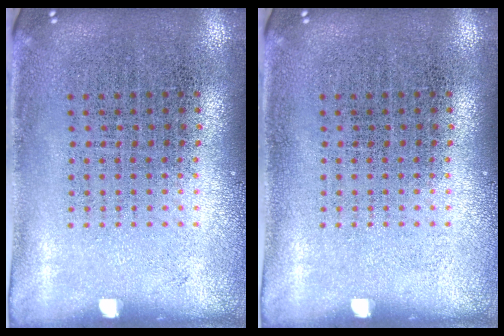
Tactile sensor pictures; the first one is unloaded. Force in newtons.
{"total": 0.0}